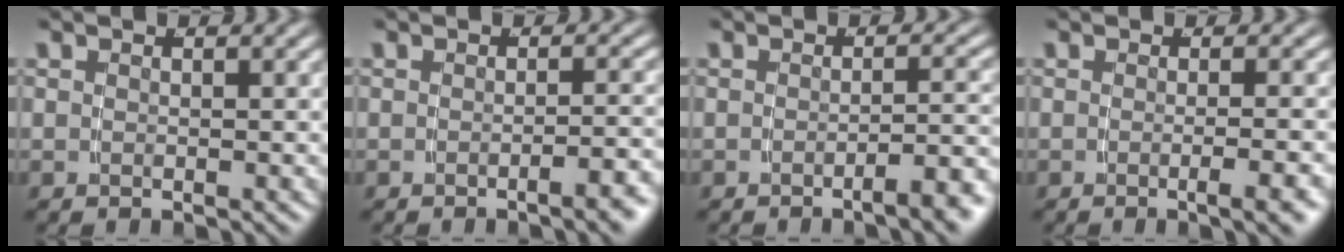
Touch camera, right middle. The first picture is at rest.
{"total": 2.1, "force": [-1.5, -0.3, 1.4], "torque": [-0.015, 0.011, -0.029]}
{"total": 3.0, "force": [-2.2, -0.1, 2.1], "torque": [-0.021, 0.008, -0.040]}
{"total": 2.4, "force": [-1.3, -0.5, 1.9], "torque": [-0.024, 0.006, -0.023]}